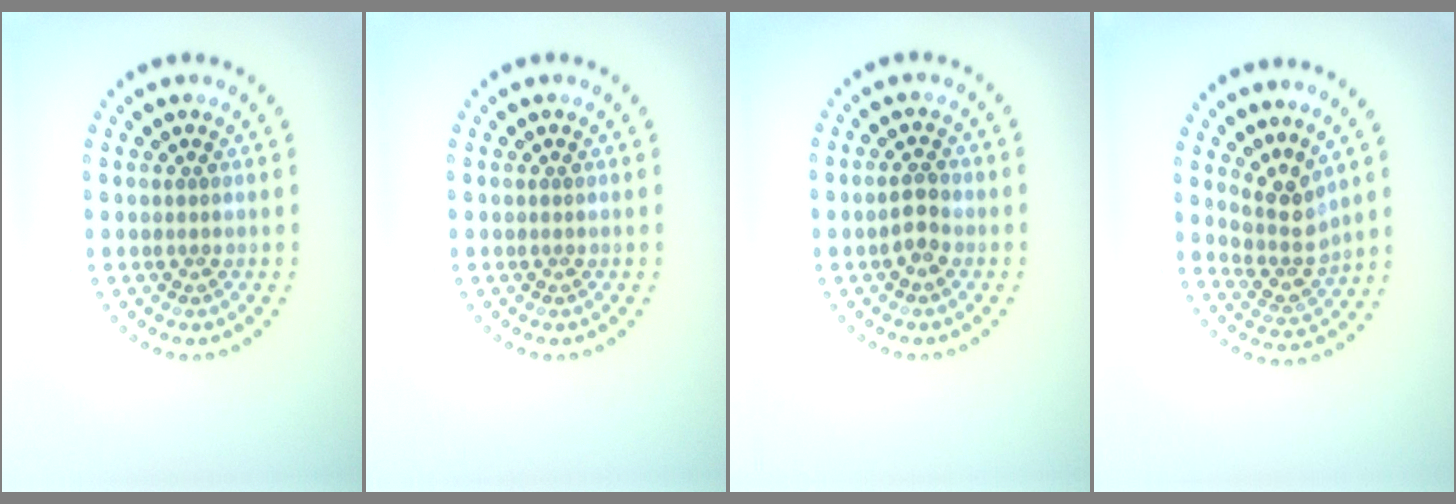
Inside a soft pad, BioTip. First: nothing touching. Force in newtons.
{"total": 0.0}
{"total": 1.9, "press": 1.8, "slide": 0.4}
{"total": 3.1, "press": 2.2, "slide": 2.2}